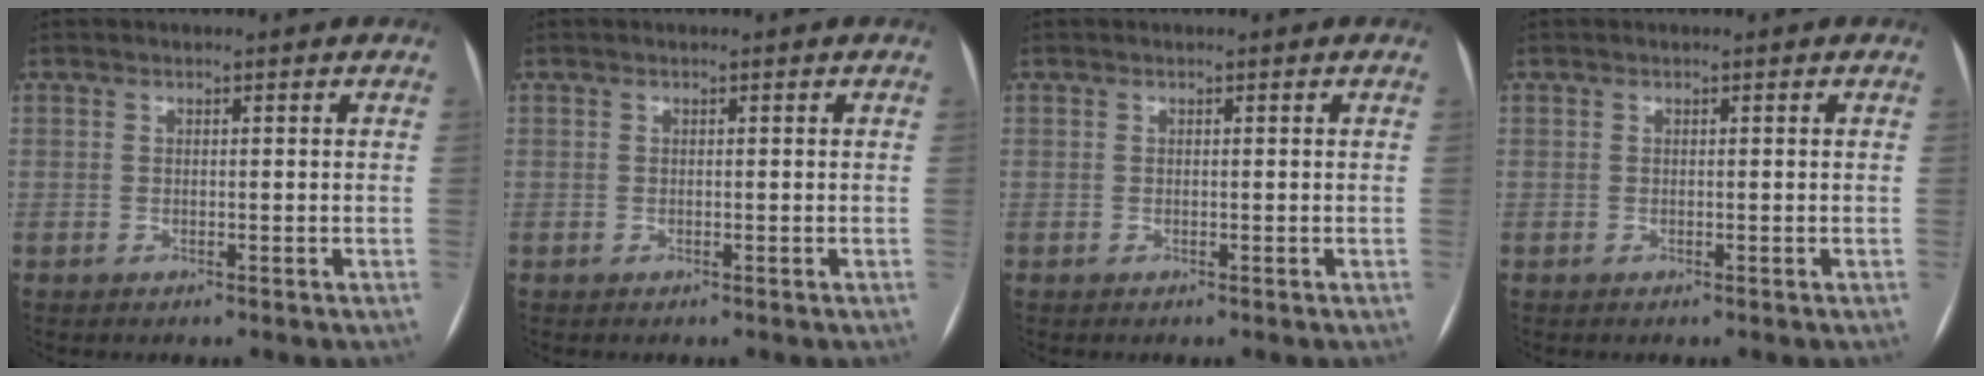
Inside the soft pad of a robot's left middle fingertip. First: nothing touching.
{"total": 0.0}
{"total": 0.0}
{"total": 0.0}